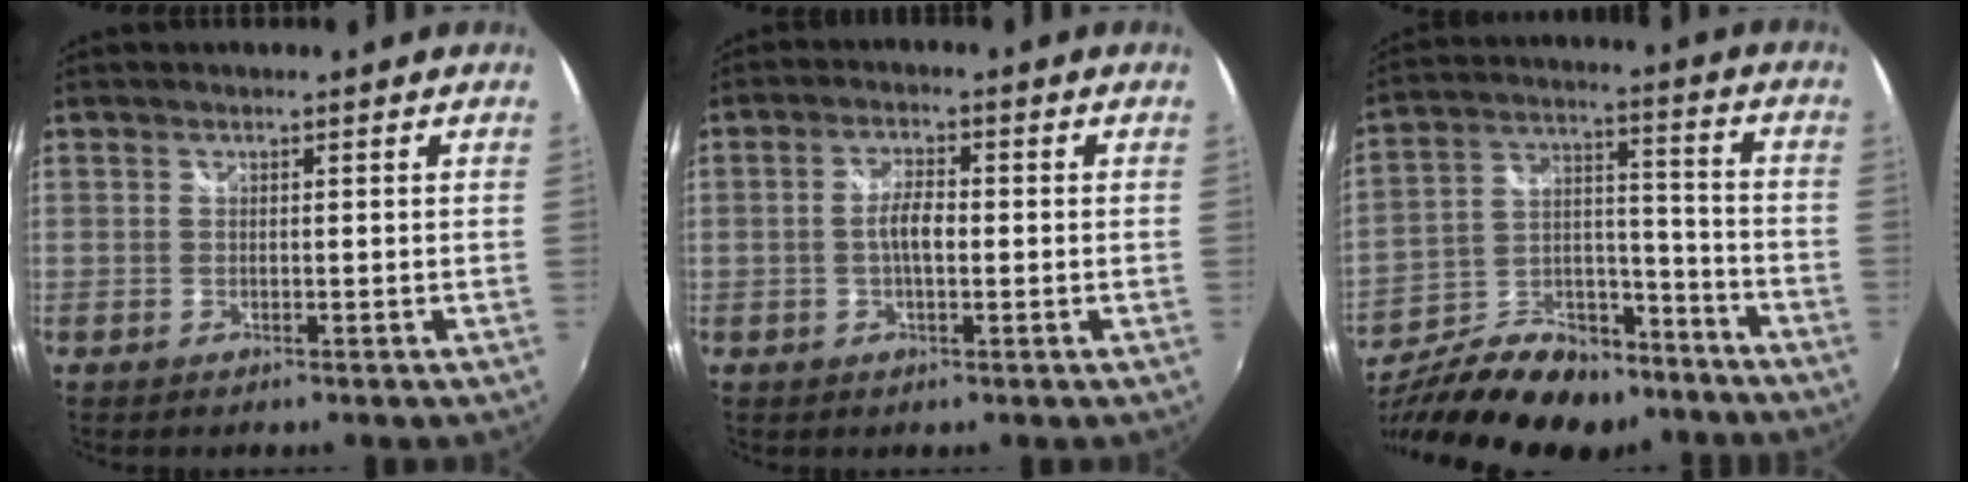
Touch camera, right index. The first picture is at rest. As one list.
[{"total": 4.0, "force": [-0.5, 1.6, 3.7], "torque": [-0.072, 0.007, -0.010]}, {"total": 25.5, "force": [-18.8, 12.1, 12.3], "torque": [-0.253, 0.020, -0.286]}]